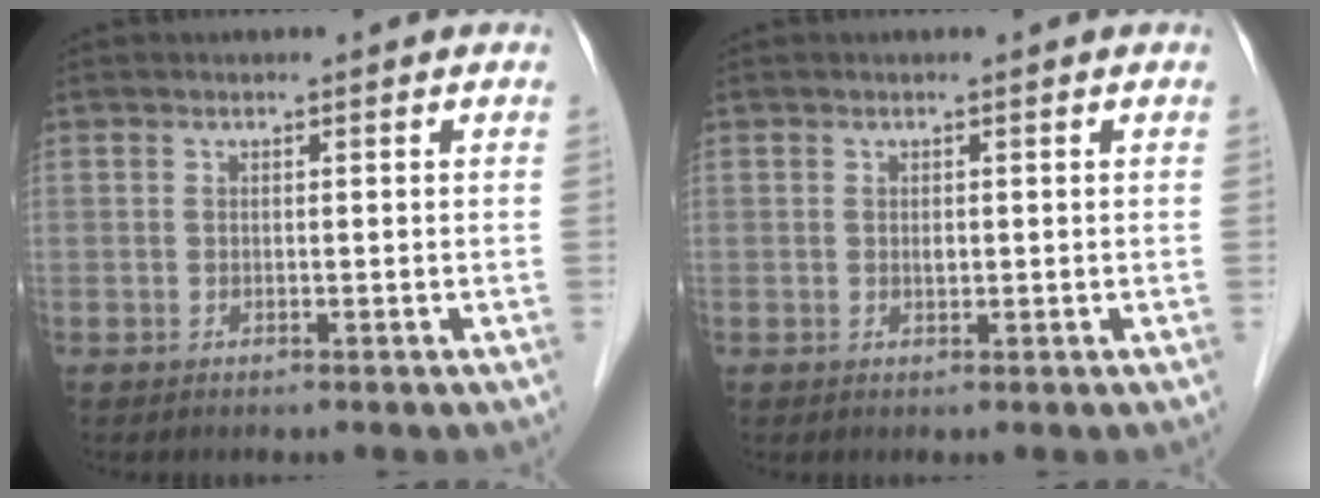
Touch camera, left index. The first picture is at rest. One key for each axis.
{"total": 0.6, "fx": 0.1, "fy": 0.3, "fz": 0.5, "tx": -0.009, "ty": 0.001, "tz": 0.002}